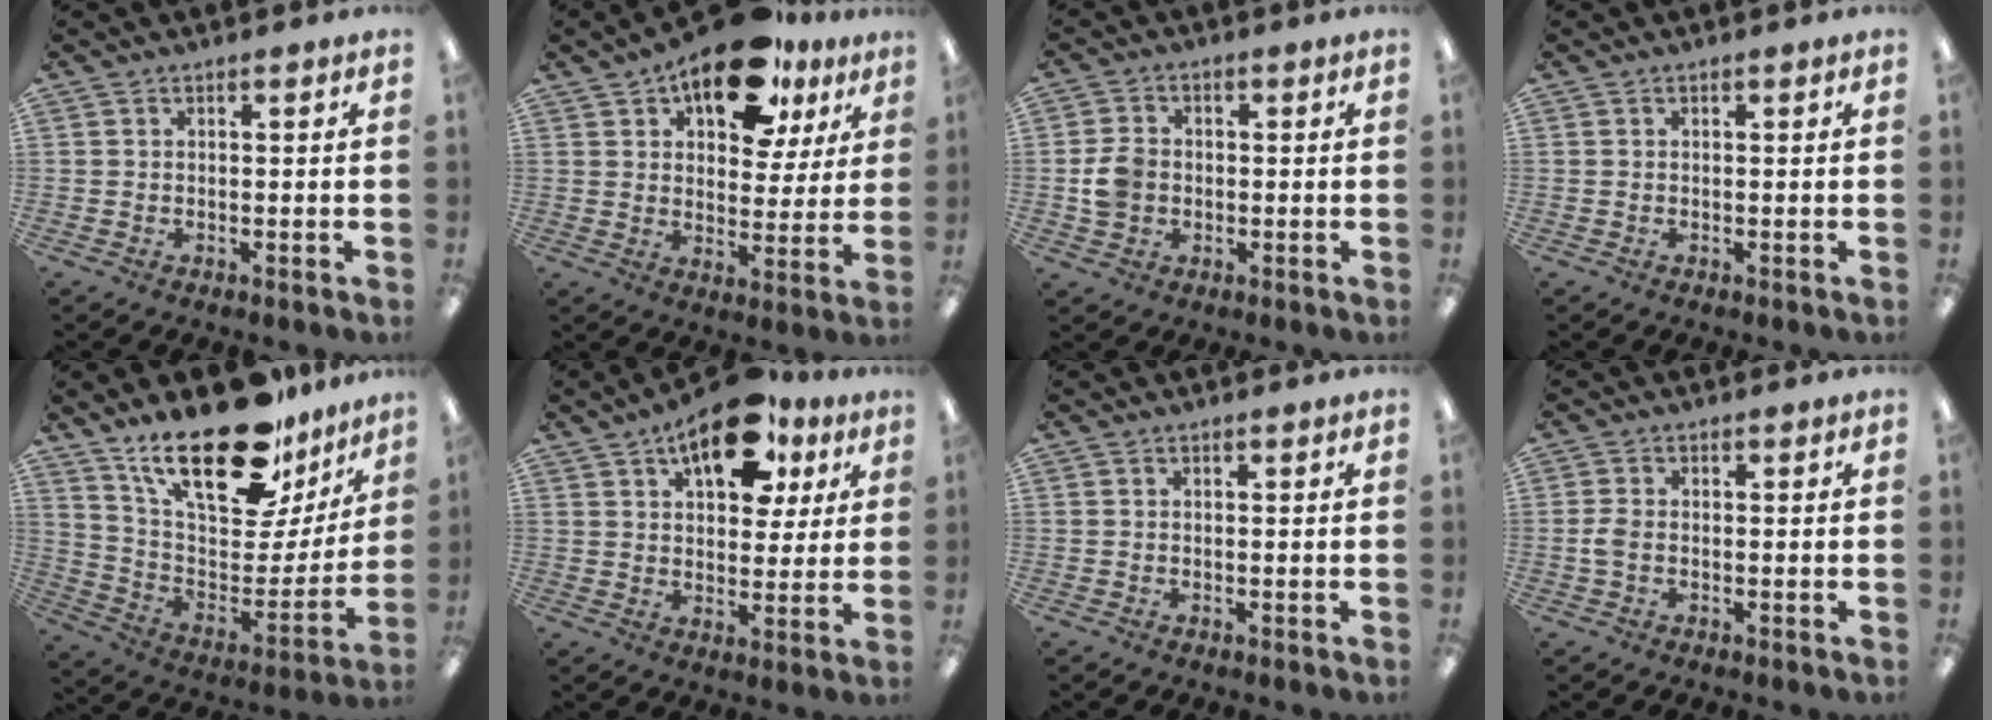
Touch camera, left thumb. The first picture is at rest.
{"total": 17.3, "force": [11.4, 8.4, 10.0], "torque": [-0.148, -0.053, 0.193]}
{"total": 5.7, "force": [-0.5, 4.9, 3.0], "torque": [-0.053, 0.006, -0.008]}
{"total": 0.0}
{"total": 26.4, "force": [18.7, 10.6, 15.3], "torque": [-0.242, -0.122, 0.324]}
{"total": 16.1, "force": [9.5, 8.1, 10.1], "torque": [-0.146, -0.033, 0.160]}
{"total": 0.0}
{"total": 2.5, "force": [-0.4, 1.5, 2.0], "torque": [-0.043, 0.003, -0.008]}